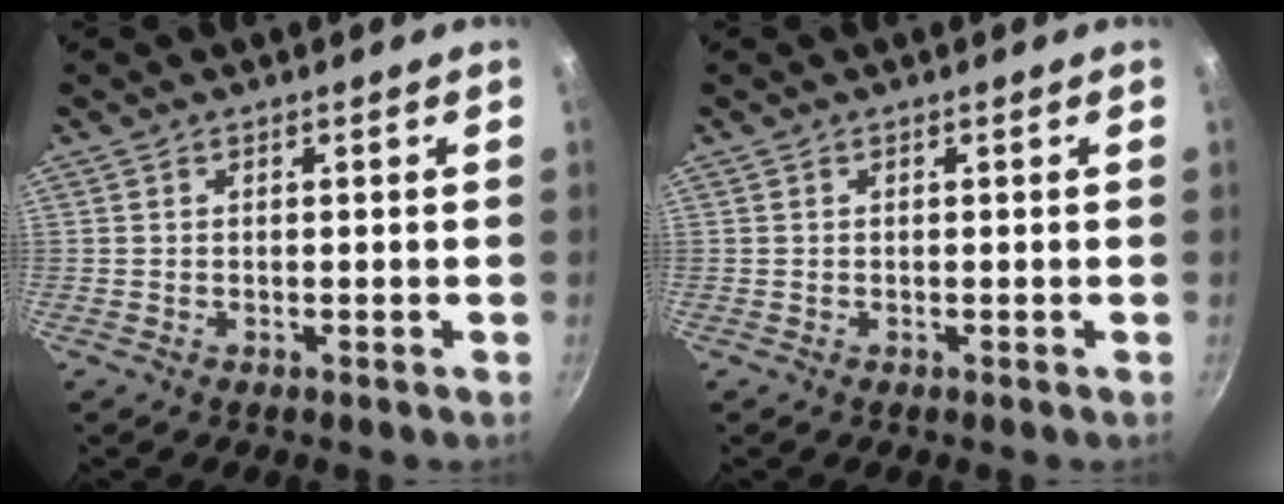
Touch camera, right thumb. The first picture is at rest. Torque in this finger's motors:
{"motor_torque": [-0.37, -0.07, -0.11, 0.12, 0.02]}